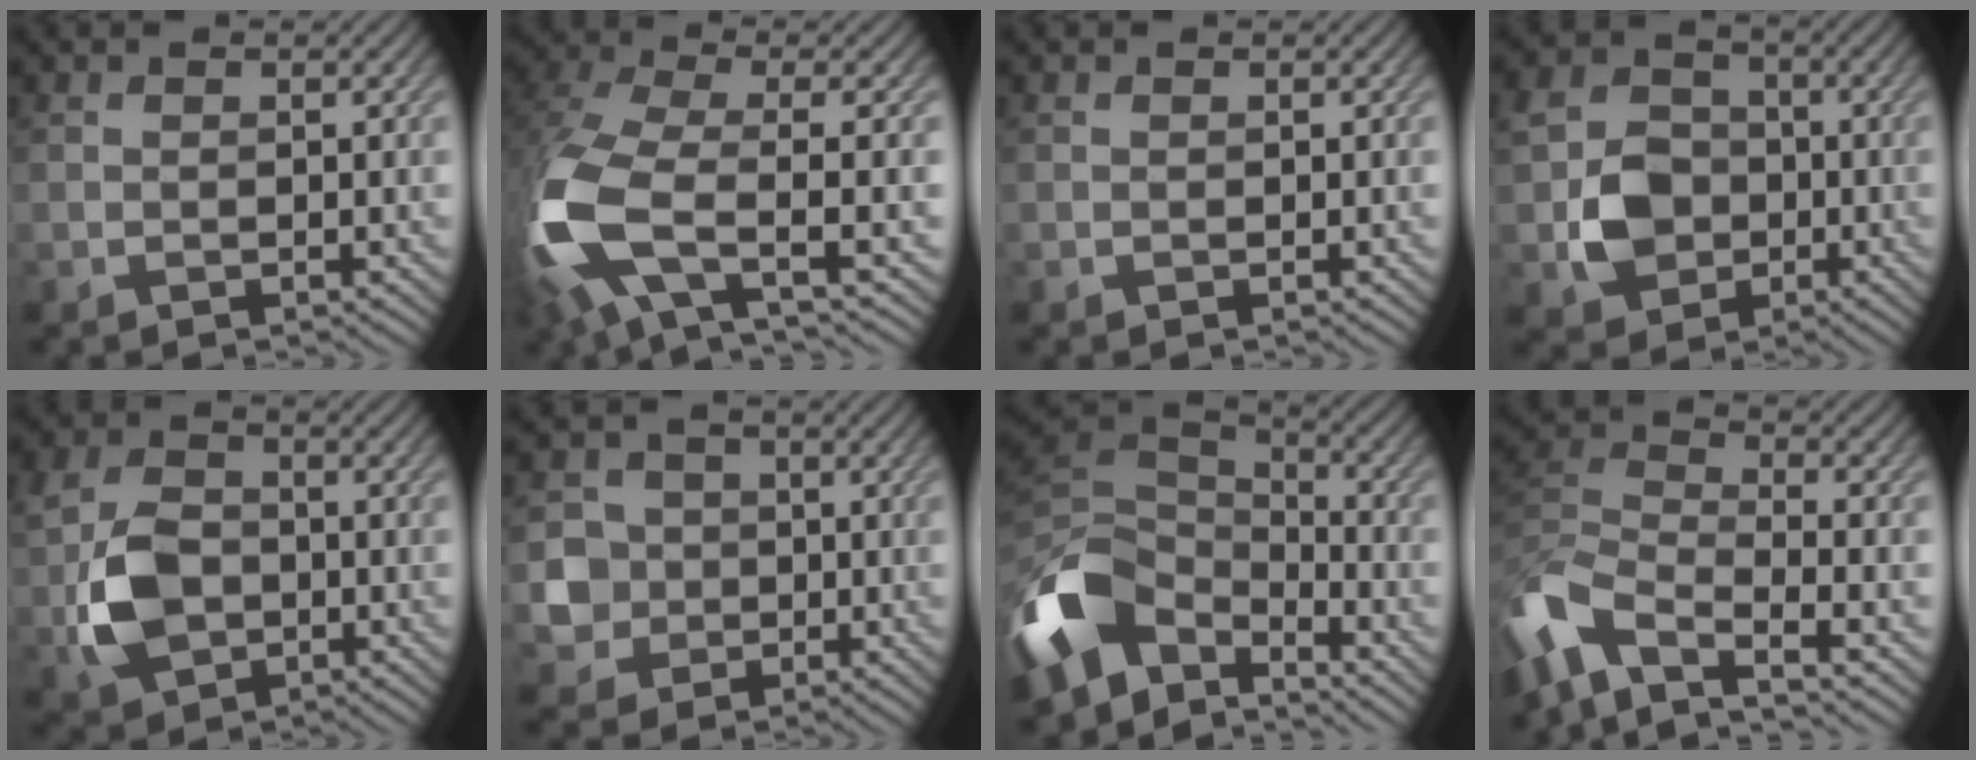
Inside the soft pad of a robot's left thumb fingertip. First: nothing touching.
{"total": 13.6, "force": [-3.2, 6.6, 11.5], "torque": [-0.311, -0.030, -0.058]}
{"total": 0.0}
{"total": 6.7, "force": [-1.3, 5.7, 3.2], "torque": [-0.068, -0.002, -0.034]}
{"total": 7.2, "force": [-1.3, 5.3, 4.7], "torque": [-0.110, -0.003, -0.032]}
{"total": 5.2, "force": [-0.7, 5.0, 1.2], "torque": [-0.030, -0.007, -0.038]}
{"total": 11.8, "force": [-6.5, 7.4, 6.4], "torque": [-0.167, -0.012, -0.128]}
{"total": 10.7, "force": [-6.5, 4.4, 7.2], "torque": [-0.178, -0.014, -0.140]}